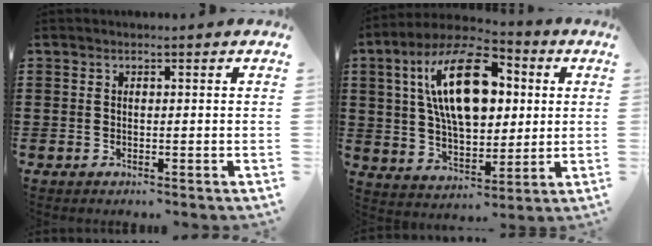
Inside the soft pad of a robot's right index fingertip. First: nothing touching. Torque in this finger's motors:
{"motor_torque": [1.29, -0.02, 0.66, 0.20]}